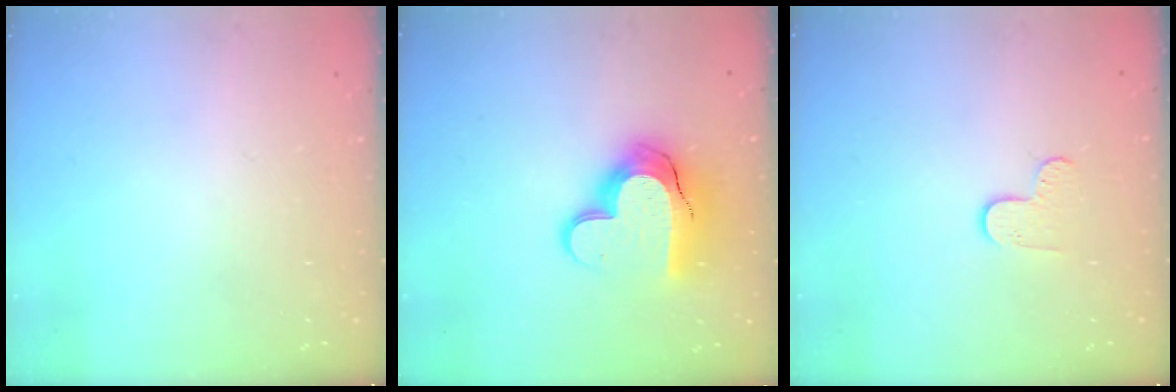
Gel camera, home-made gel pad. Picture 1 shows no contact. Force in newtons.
{"total": 16.0, "press": 16.0, "slide": 1.0}
{"total": 6.4, "press": 6.4, "slide": 0.5}